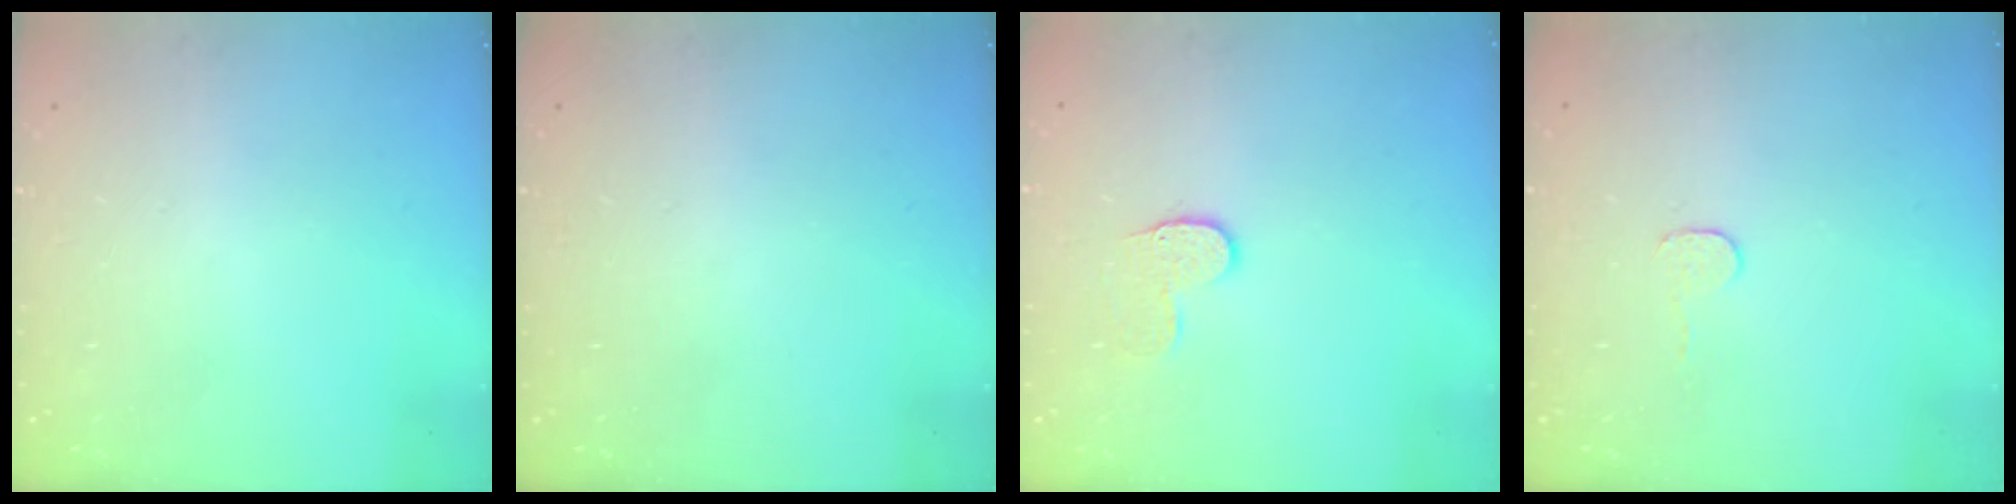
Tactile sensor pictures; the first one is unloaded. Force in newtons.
{"total": 0.0}
{"total": 6.6, "press": 6.6, "slide": 0.6}
{"total": 3.0, "press": 3.0, "slide": 0.3}